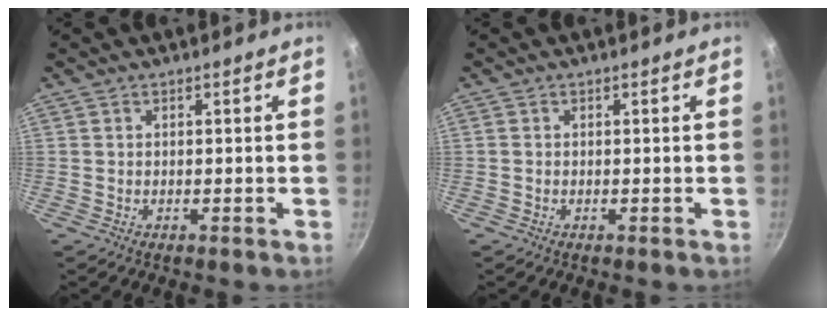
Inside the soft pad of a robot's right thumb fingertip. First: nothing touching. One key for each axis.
{"total": 0.0}